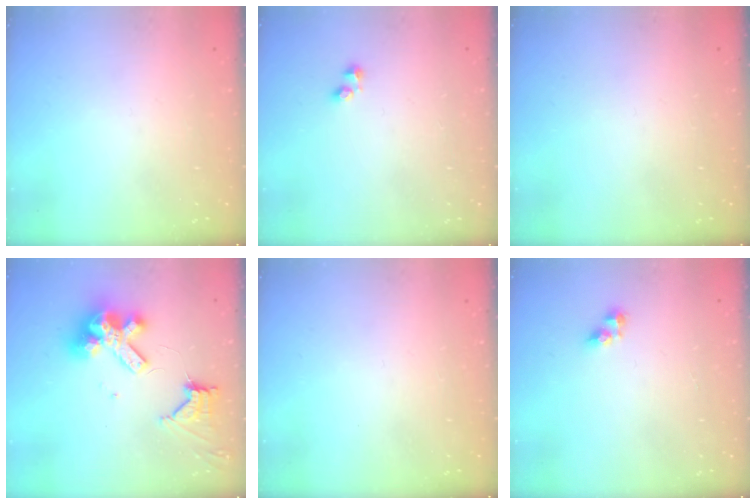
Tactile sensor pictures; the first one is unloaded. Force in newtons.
{"total": 1.9, "press": 1.9, "slide": 0.5}
{"total": 0.0}
{"total": 14.3, "press": 14.2, "slide": 1.7}
{"total": 0.0}
{"total": 5.1, "press": 5.1, "slide": 0.6}